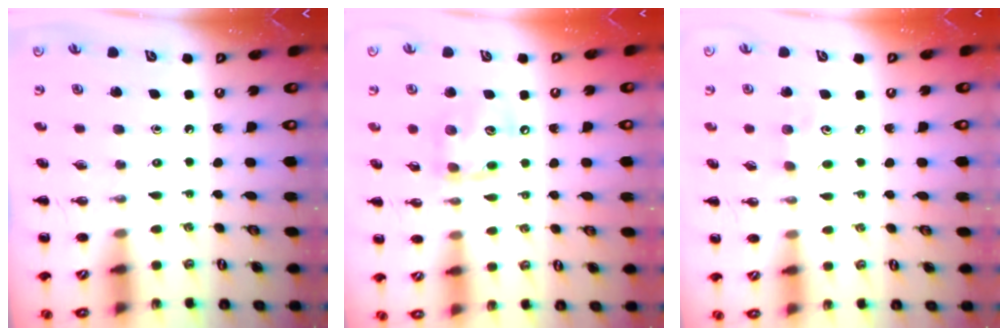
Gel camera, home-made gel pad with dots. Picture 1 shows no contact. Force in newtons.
{"total": 10.8, "press": 10.8, "slide": 1.0}
{"total": 4.9, "press": 4.7, "slide": 1.3}